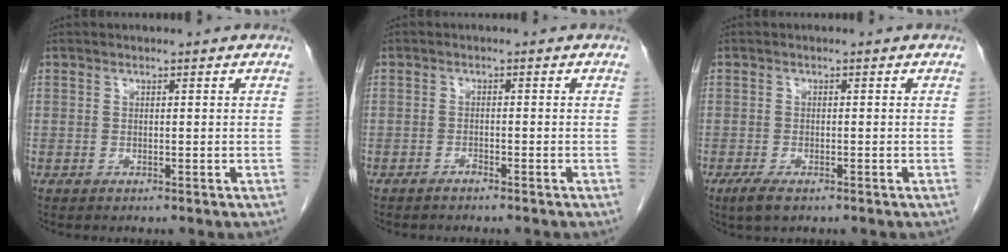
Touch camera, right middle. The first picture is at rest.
{"total": 1.2, "force": [-1.1, 0.1, 0.4], "torque": [-0.013, 0.000, -0.017]}
{"total": 2.9, "force": [-1.8, 1.0, 2.0], "torque": [-0.046, -0.006, -0.030]}